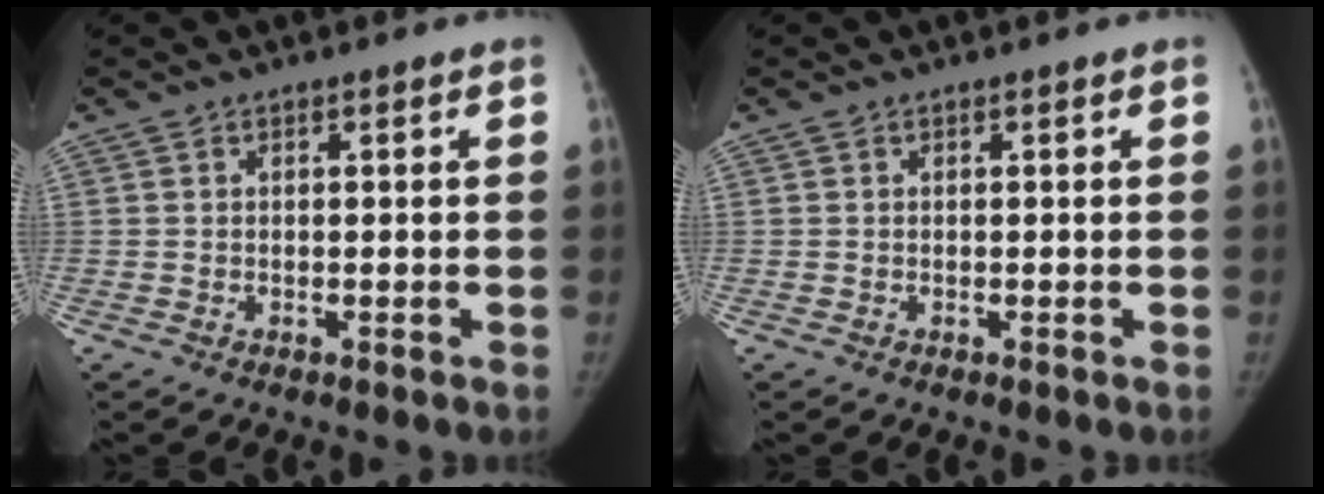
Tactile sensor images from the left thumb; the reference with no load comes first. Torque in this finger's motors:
{"motor_torque": [0.00, 0.00, 0.19, -0.06, 0.00]}